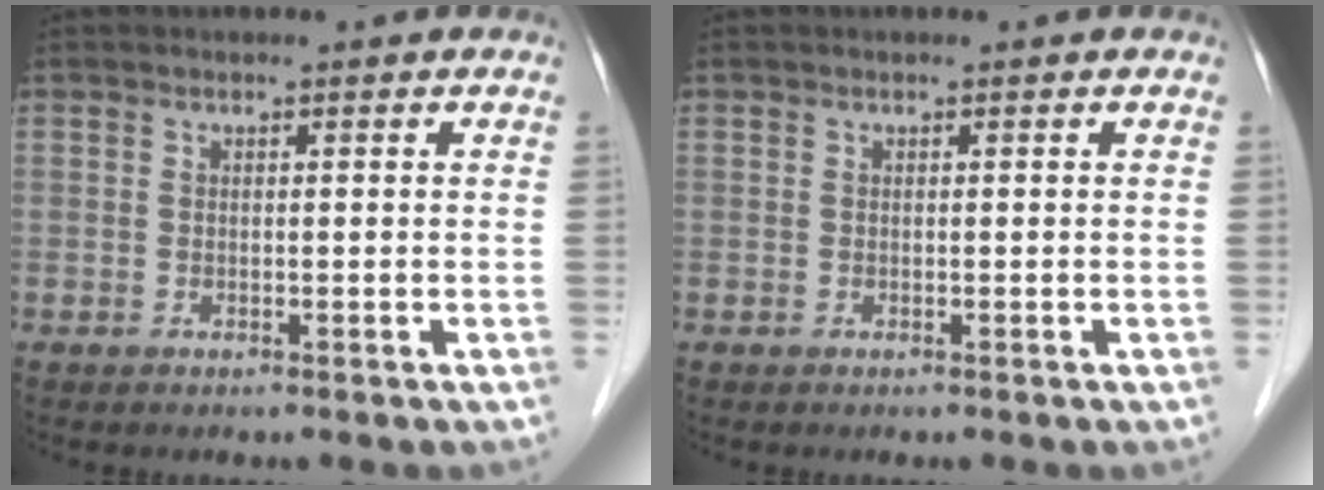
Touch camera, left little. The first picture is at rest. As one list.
[{"total": 0.0}]